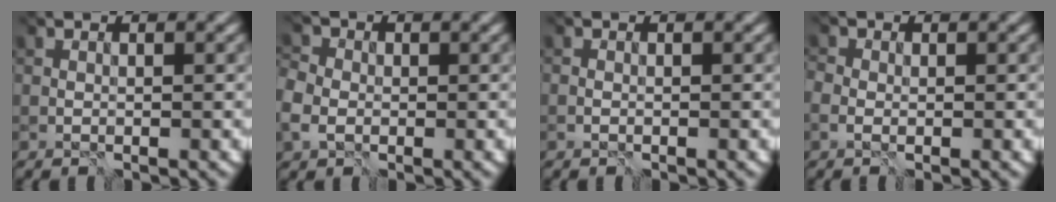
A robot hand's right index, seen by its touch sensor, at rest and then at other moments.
{"total": 4.2, "force": [-1.3, 3.5, 2.1], "torque": [-0.071, 0.013, 0.004]}
{"total": 1.5, "force": [-1.3, -0.5, -0.6], "torque": [0.008, -0.002, -0.016]}
{"total": 1.2, "force": [-0.7, 0.8, 0.5], "torque": [-0.021, 0.012, -0.006]}